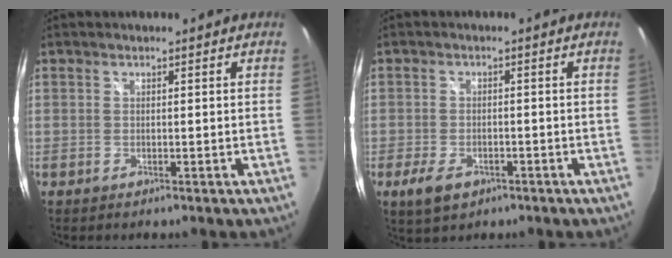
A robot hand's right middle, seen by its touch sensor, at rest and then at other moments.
{"total": 5.7, "force": [-3.1, 3.2, 3.5], "torque": [-0.085, -0.014, -0.051]}